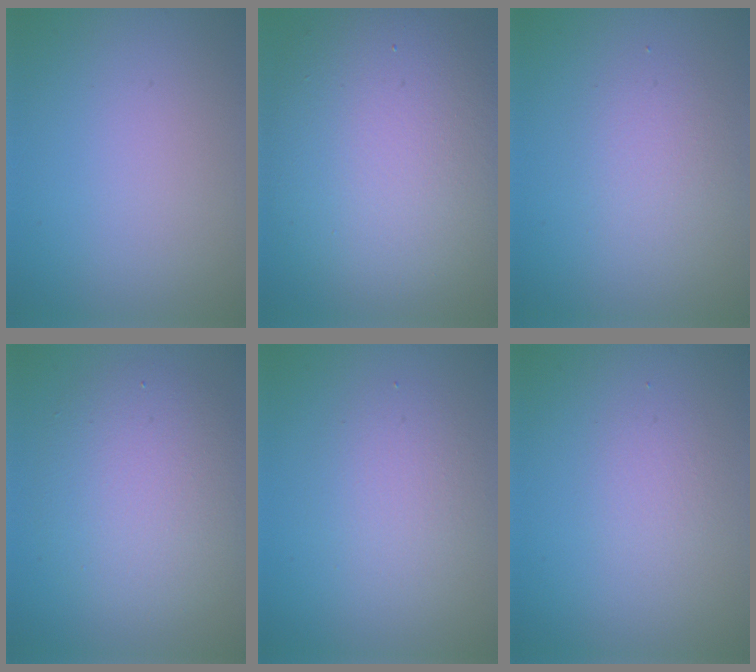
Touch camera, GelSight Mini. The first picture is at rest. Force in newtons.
{"total": 13.5, "press": 13.4, "slide": 1.2}
{"total": 2.1, "press": 2.1, "slide": 0.2}
{"total": 5.3, "press": 5.3, "slide": 0.6}
{"total": 2.6, "press": 2.6, "slide": 0.1}
{"total": 1.3, "press": 1.3, "slide": 0.0}